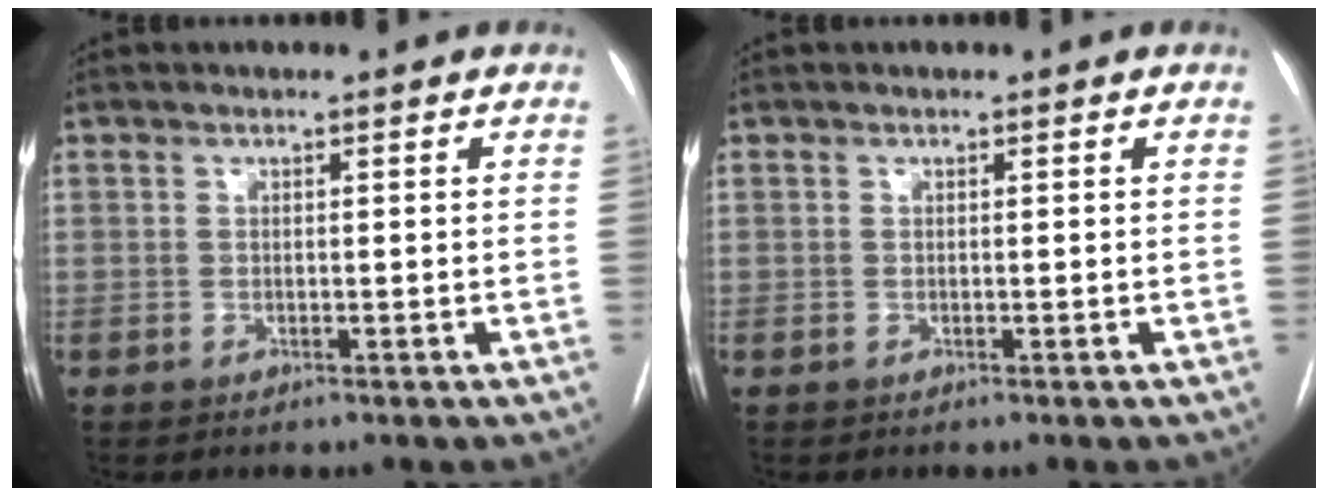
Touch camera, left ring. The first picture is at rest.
{"total": 0.0}